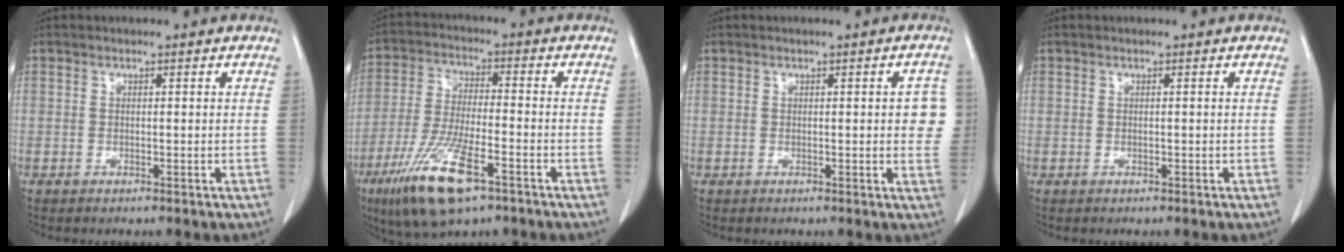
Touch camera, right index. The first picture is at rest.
{"total": 13.2, "force": [-7.3, 2.8, 10.6], "torque": [-0.218, -0.026, -0.129]}
{"total": 4.2, "force": [0.4, 1.1, 4.0], "torque": [-0.030, 0.001, 0.001]}
{"total": 0.0}